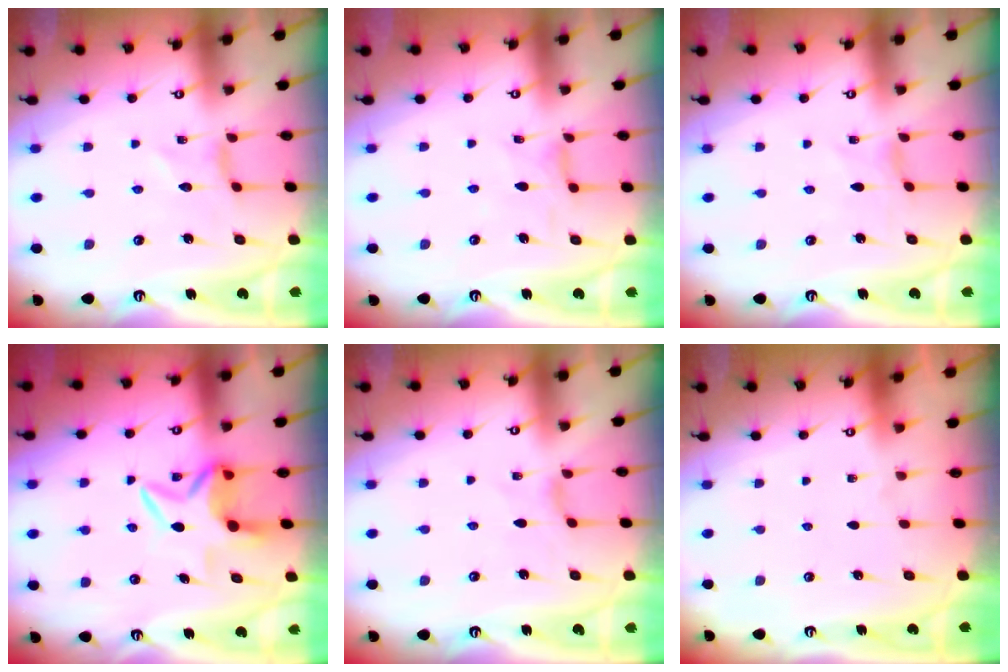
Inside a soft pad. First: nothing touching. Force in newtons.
{"total": 1.3, "press": 1.2, "slide": 0.4}
{"total": 0.0}
{"total": 6.5, "press": 6.4, "slide": 0.8}
{"total": 0.0}
{"total": 0.0}